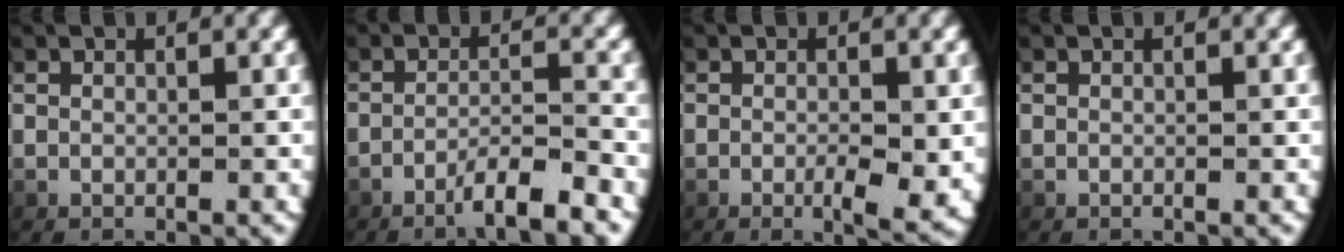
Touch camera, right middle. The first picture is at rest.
{"total": 3.7, "force": [-2.7, 0.3, 2.5], "torque": [-0.045, 0.001, -0.044]}
{"total": 3.0, "force": [-0.8, 0.9, 2.8], "torque": [-0.045, -0.006, -0.012]}
{"total": 0.0}